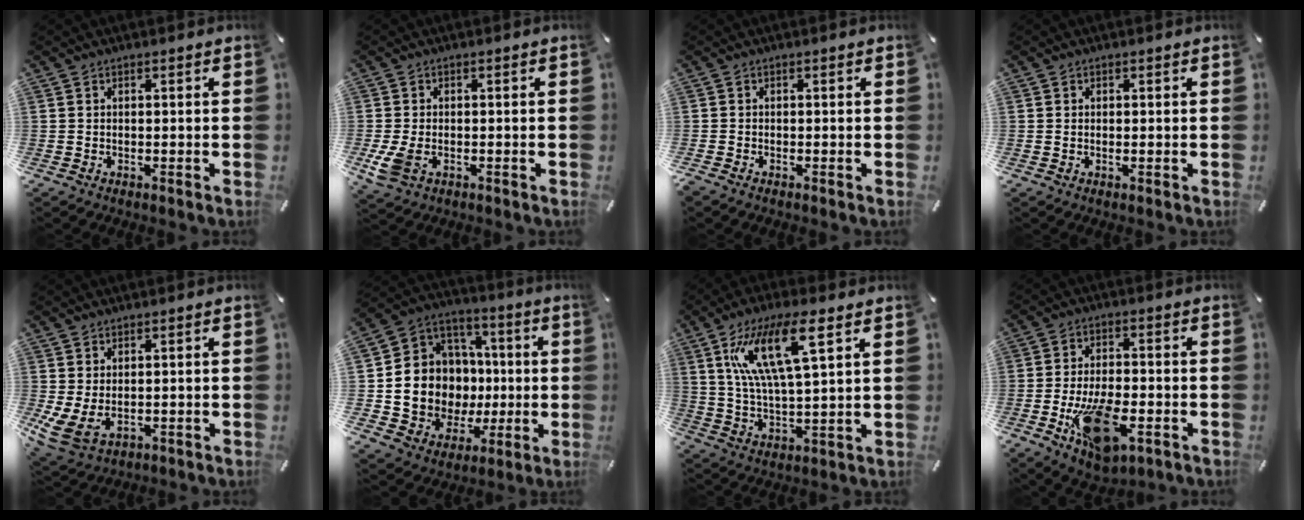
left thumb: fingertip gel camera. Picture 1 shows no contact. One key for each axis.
{"total": 4.8, "fx": -1.5, "fy": 3.1, "fz": 3.3, "tx": -0.094, "ty": -0.008, "tz": -0.033}
{"total": 0.7, "fx": -0.7, "fy": 0.2, "fz": 0.2, "tx": -0.005, "ty": -0.002, "tz": -0.012}
{"total": 0.5, "fx": 0.1, "fy": 0.3, "fz": 0.4, "tx": -0.008, "ty": 0.000, "tz": 0.002}
{"total": 5.7, "fx": 0.5, "fy": 3.6, "fz": 4.4, "tx": -0.103, "ty": -0.009, "tz": 0.014}
{"total": 14.2, "fx": -1.4, "fy": 13.6, "fz": 3.6, "tx": -0.073, "ty": -0.016, "tz": 0.003}
{"total": 15.5, "fx": 7.5, "fy": 4.1, "fz": 13.0, "tx": -0.276, "ty": -0.007, "tz": 0.120}
{"total": 14.2, "fx": -5.2, "fy": 7.0, "fz": 11.2, "tx": -0.215, "ty": 0.003, "tz": -0.082}